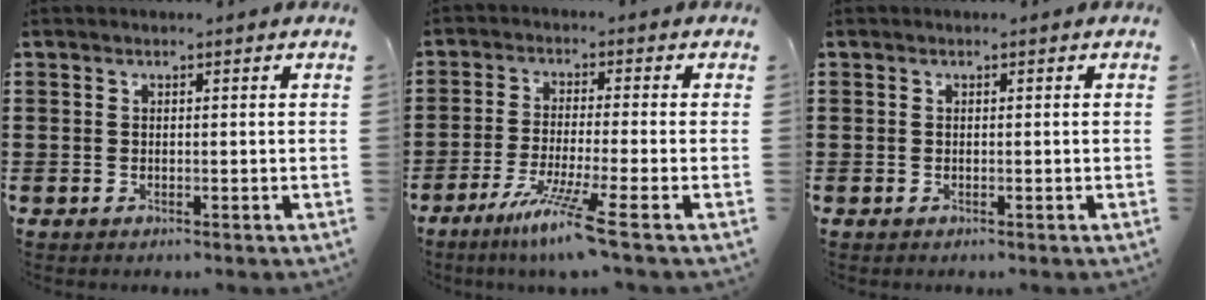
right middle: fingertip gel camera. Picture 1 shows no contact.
{"total": 7.5, "force": [-4.9, -1.0, 5.6], "torque": [-0.117, -0.023, -0.096]}
{"total": 0.0}